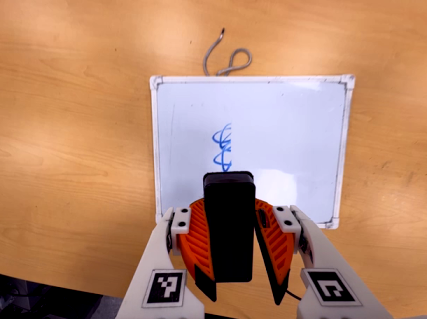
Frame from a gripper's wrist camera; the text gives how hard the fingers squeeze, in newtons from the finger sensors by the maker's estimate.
{"total": 10.4, "left": 9.7, "right": 11.1}